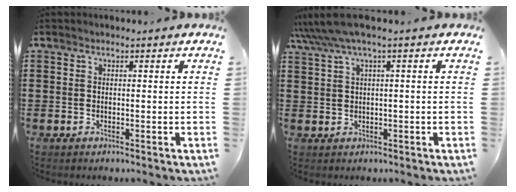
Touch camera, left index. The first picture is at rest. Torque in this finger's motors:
{"motor_torque": [0.32, -0.36, 0.64, 0.20]}